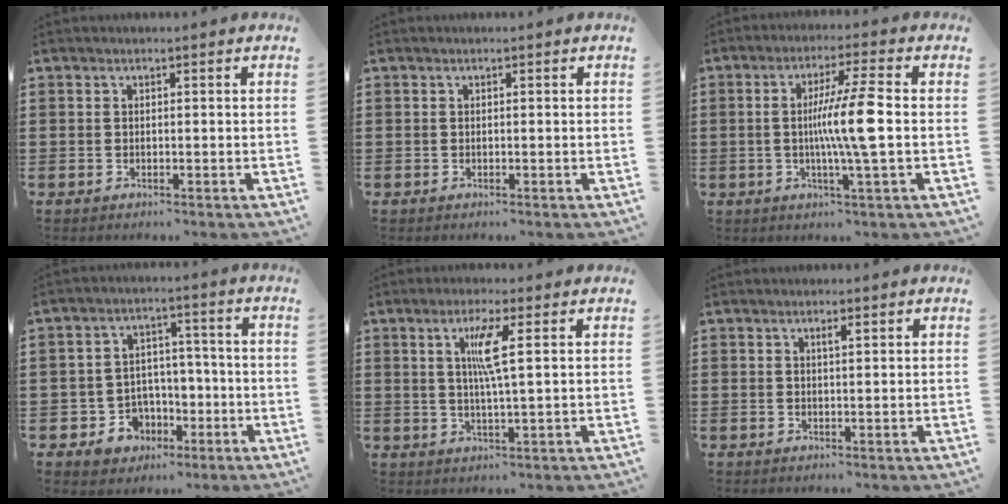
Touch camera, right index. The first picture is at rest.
{"total": 0.0}
{"total": 8.7, "force": [-0.4, -0.2, 8.7], "torque": [-0.154, -0.006, -0.013]}
{"total": 6.4, "force": [-1.9, 5.9, 1.4], "torque": [-0.043, 0.009, -0.029]}
{"total": 5.2, "force": [1.5, 0.1, 5.0], "torque": [-0.101, -0.001, 0.021]}
{"total": 1.1, "force": [0.4, 0.3, 1.0], "torque": [-0.019, 0.003, 0.004]}